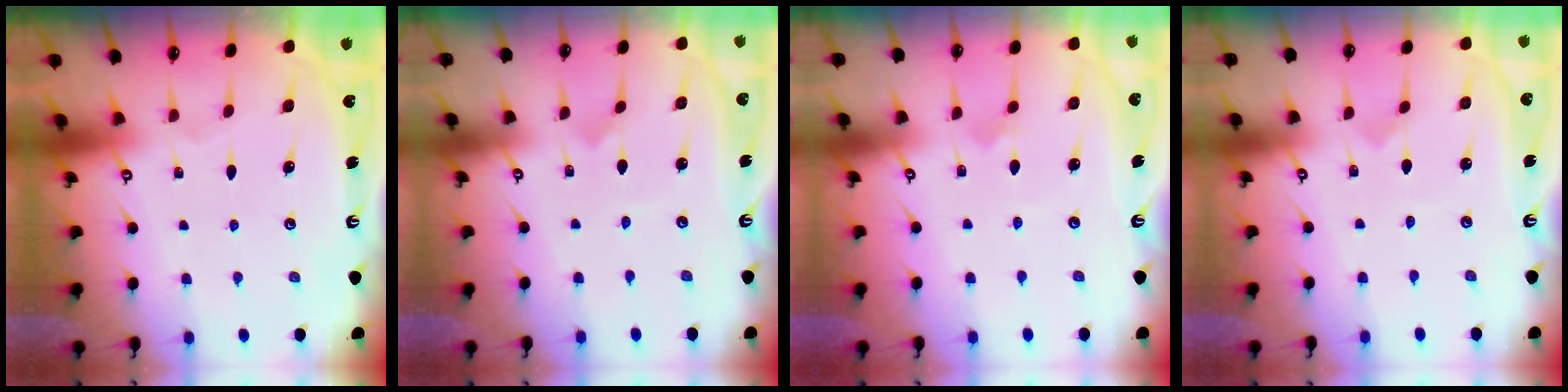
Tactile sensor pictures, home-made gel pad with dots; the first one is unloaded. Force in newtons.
{"total": 0.9, "press": 0.9, "slide": 0.1}
{"total": 3.4, "press": 3.3, "slide": 0.3}
{"total": 0.0}